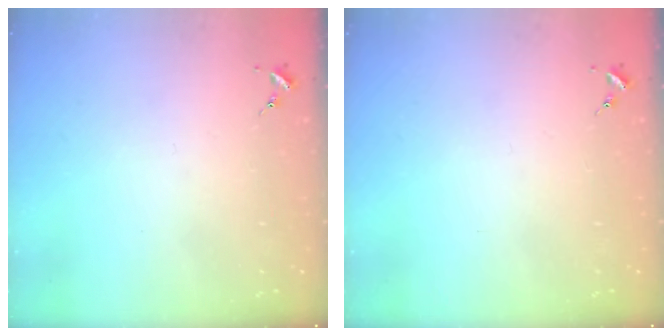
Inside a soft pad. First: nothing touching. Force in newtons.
{"total": 0.0}